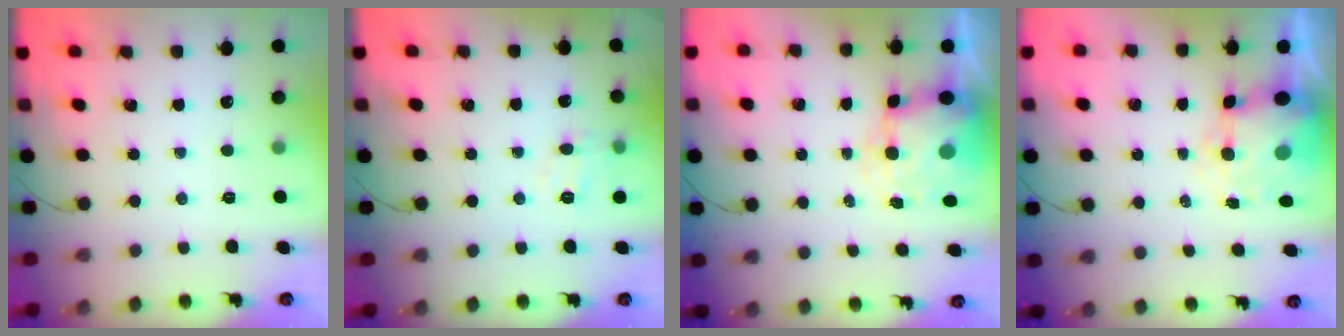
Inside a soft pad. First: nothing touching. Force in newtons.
{"total": 7.2, "press": 7.1, "slide": 1.4}
{"total": 8.4, "press": 8.2, "slide": 2.1}
{"total": 8.6, "press": 8.4, "slide": 1.9}